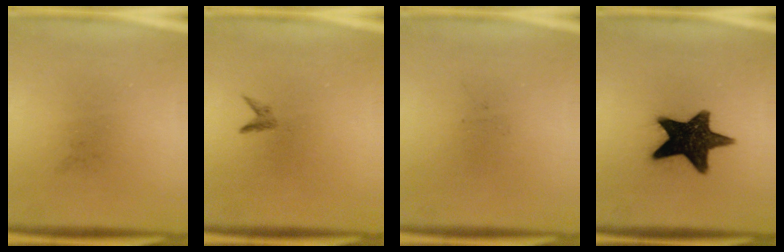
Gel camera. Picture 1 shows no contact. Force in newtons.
{"total": 0.8}
{"total": 0.0}
{"total": 15.4}